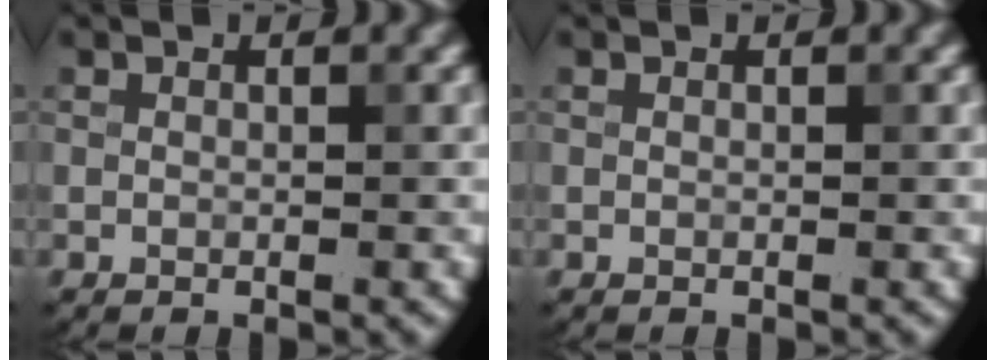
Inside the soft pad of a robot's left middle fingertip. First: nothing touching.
{"total": 0.0}